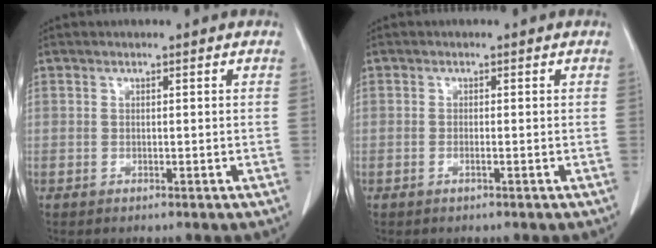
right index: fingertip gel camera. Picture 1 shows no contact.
{"total": 0.7, "force": [-0.3, 0.0, 0.6], "torque": [-0.014, -0.001, -0.005]}